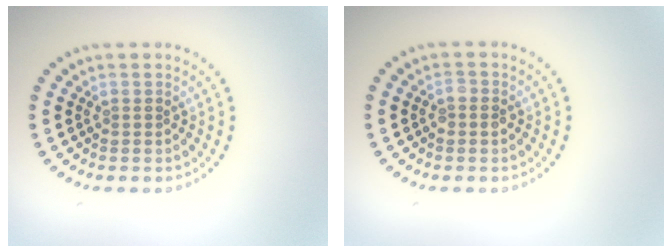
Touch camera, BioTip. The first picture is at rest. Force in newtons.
{"total": 1.1, "press": 1.1, "slide": 0.2}